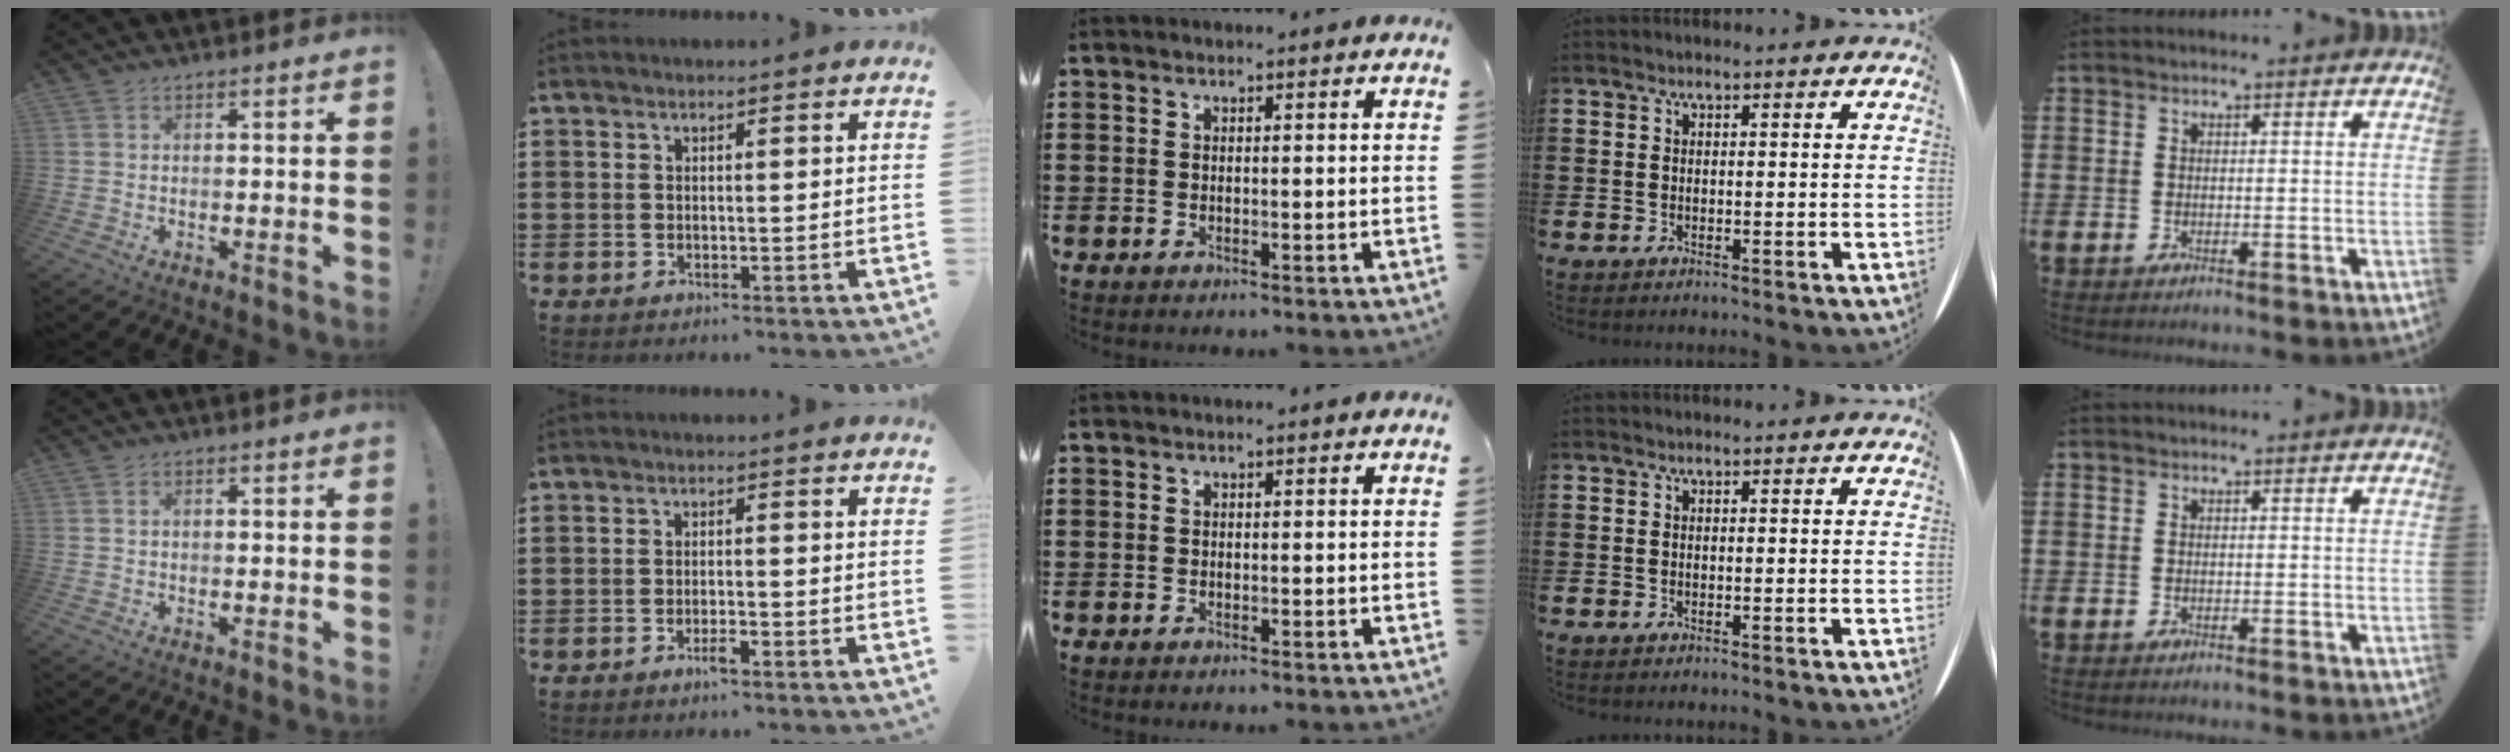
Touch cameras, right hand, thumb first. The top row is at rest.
{"thumb": {"total": 0.5, "force": [0.0, 0.4, 0.4], "torque": [-0.013, 0.005, 0.000]}, "index": {"total": 2.0, "force": [-1.3, 0.4, 1.5], "torque": [-0.026, -0.001, -0.022]}}